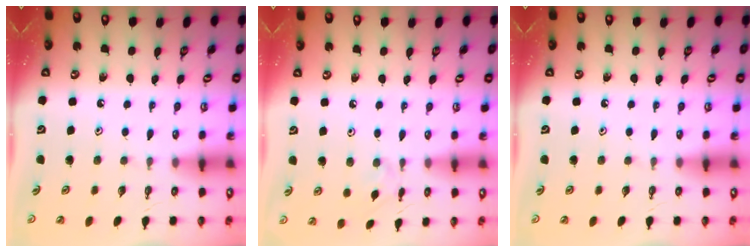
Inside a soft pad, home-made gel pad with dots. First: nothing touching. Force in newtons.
{"total": 2.4, "press": 2.4, "slide": 0.5}
{"total": 0.0}